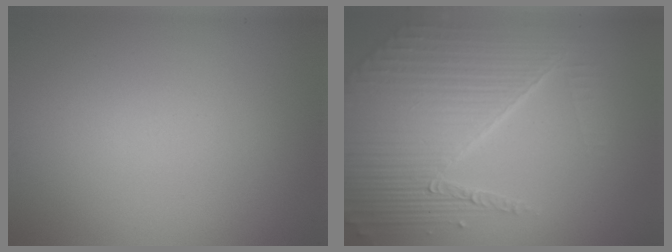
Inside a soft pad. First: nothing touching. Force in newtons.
{"total": 8.8, "press": 5.7, "slide": 6.7}